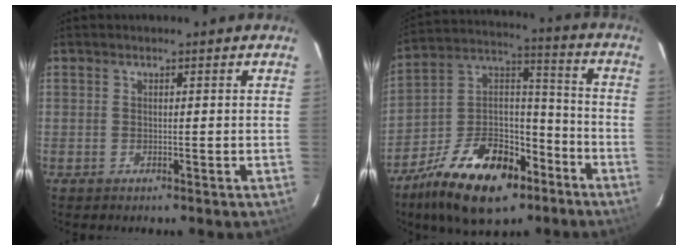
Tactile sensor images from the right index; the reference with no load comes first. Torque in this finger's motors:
{"motor_torque": [1.14, -1.00, 0.46, 0.00]}